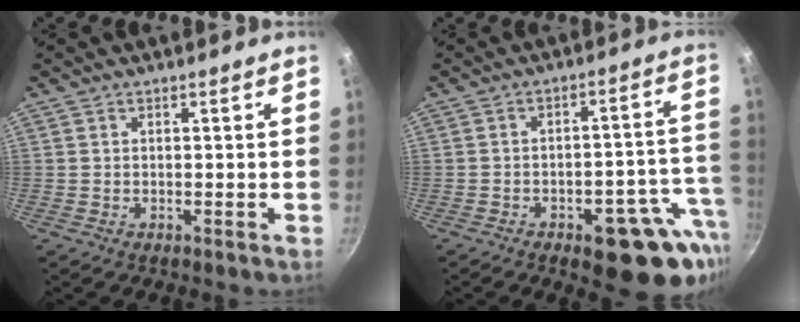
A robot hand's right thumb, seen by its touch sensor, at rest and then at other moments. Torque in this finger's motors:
{"motor_torque": [1.79, 1.89, 0.00, -0.14, 0.23]}